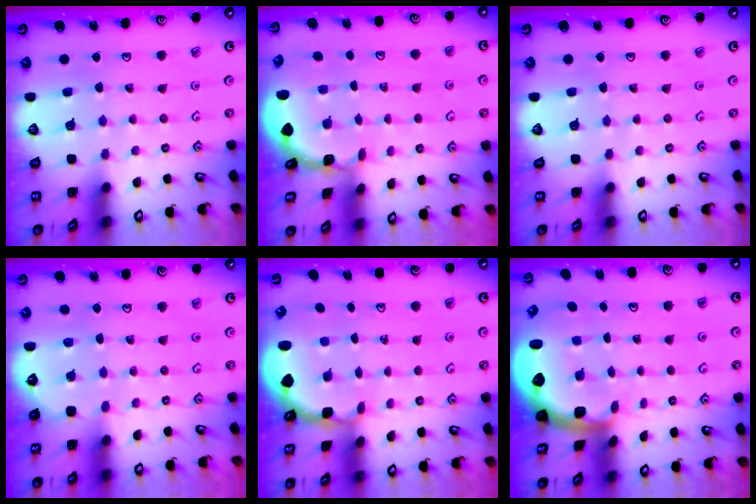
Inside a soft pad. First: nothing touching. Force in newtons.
{"total": 1.0, "press": 1.0, "slide": 0.1}
{"total": 0.0}
{"total": 3.1, "press": 2.5, "slide": 1.8}
{"total": 2.2, "press": 1.9, "slide": 1.1}
{"total": 2.8, "press": 2.5, "slide": 1.4}